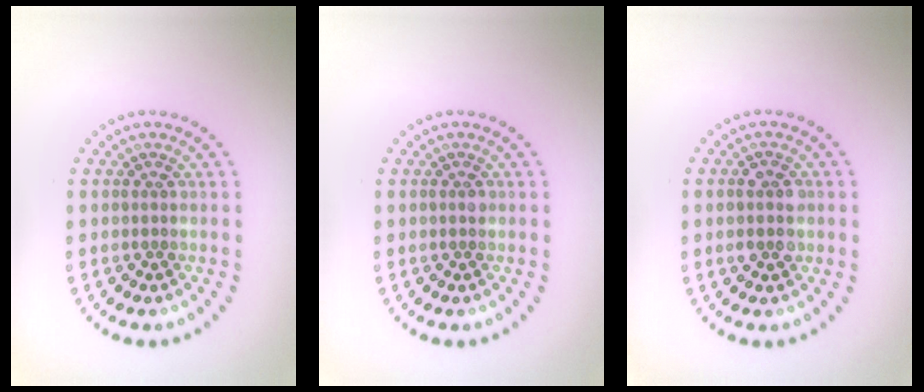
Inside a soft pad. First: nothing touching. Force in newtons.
{"total": 0.5, "press": 0.5, "slide": 0.1}
{"total": 2.6, "press": 2.6, "slide": 0.2}